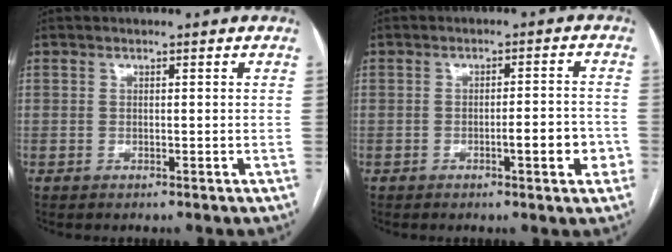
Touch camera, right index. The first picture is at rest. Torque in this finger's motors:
{"motor_torque": [0.80, -0.12, 0.33, 0.07]}